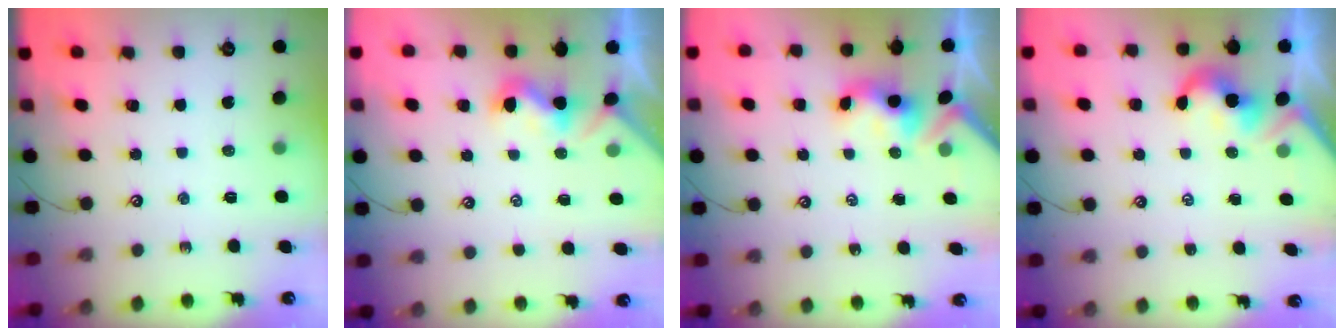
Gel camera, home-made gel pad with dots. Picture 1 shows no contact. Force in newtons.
{"total": 1.0, "press": 0.8, "slide": 0.6}
{"total": 3.2, "press": 3.2, "slide": 0.3}
{"total": 2.0, "press": 1.9, "slide": 0.5}